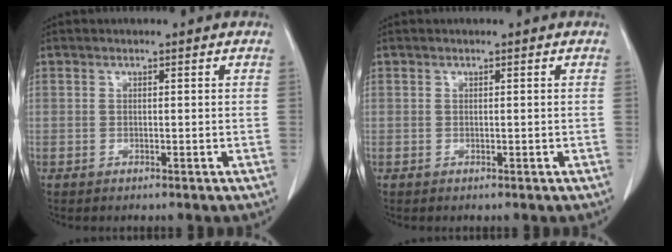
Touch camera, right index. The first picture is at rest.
{"total": 0.0}